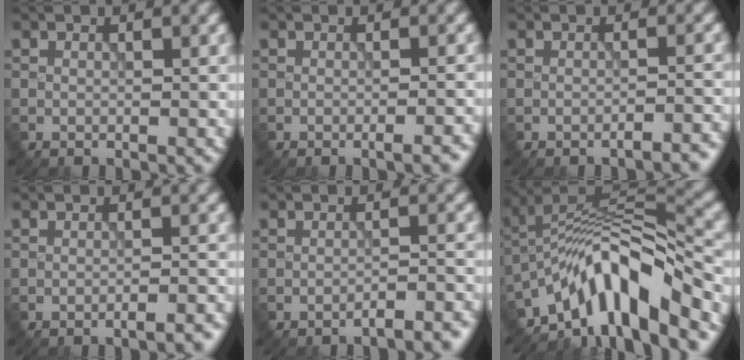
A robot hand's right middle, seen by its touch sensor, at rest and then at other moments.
{"total": 2.1, "force": [-0.9, 0.6, 1.8], "torque": [-0.015, 0.003, -0.017]}
{"total": 2.3, "force": [-1.7, 0.6, 1.5], "torque": [-0.014, 0.004, -0.025]}
{"total": 2.3, "force": [-1.7, 0.5, 1.5], "torque": [-0.014, 0.004, -0.026]}
{"total": 3.1, "force": [-2.5, 0.7, 1.7], "torque": [-0.015, 0.009, -0.037]}
{"total": 10.9, "force": [-6.6, 3.5, 8.0], "torque": [-0.119, 0.011, -0.126]}